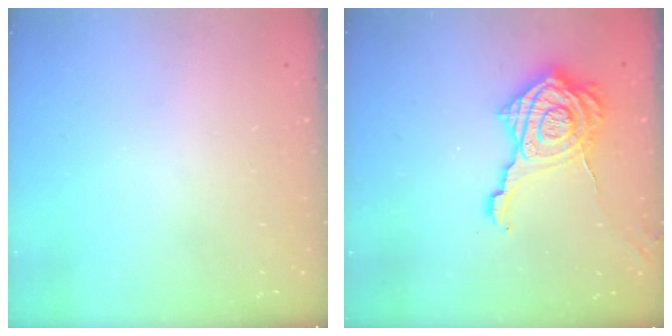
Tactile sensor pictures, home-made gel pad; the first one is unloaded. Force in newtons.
{"total": 19.0, "press": 18.9, "slide": 1.7}